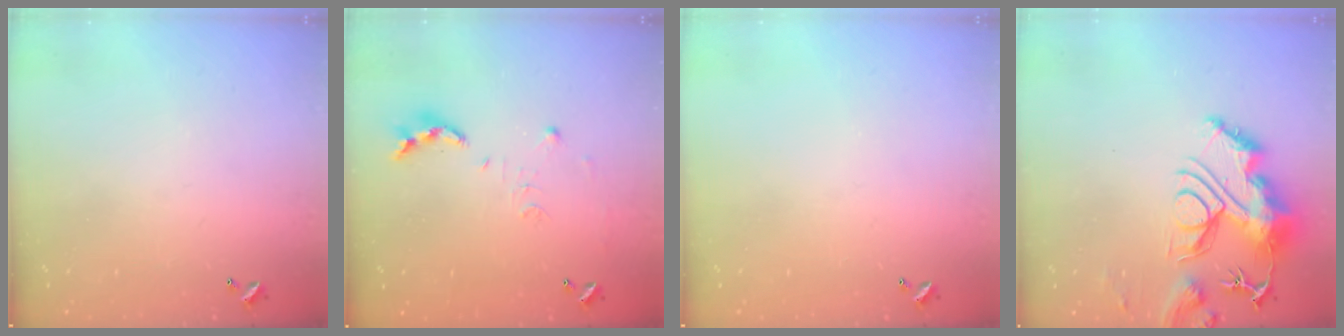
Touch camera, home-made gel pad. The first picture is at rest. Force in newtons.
{"total": 7.0, "press": 7.0, "slide": 0.5}
{"total": 0.0}
{"total": 14.1, "press": 14.1, "slide": 1.4}